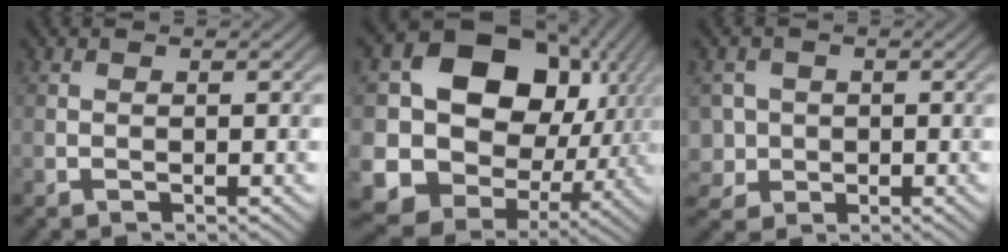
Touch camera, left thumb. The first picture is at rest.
{"total": 18.7, "force": [2.5, 15.4, 10.3], "torque": [-0.212, -0.029, 0.064]}
{"total": 4.3, "force": [-0.5, 4.1, 1.1], "torque": [-0.032, -0.005, -0.020]}